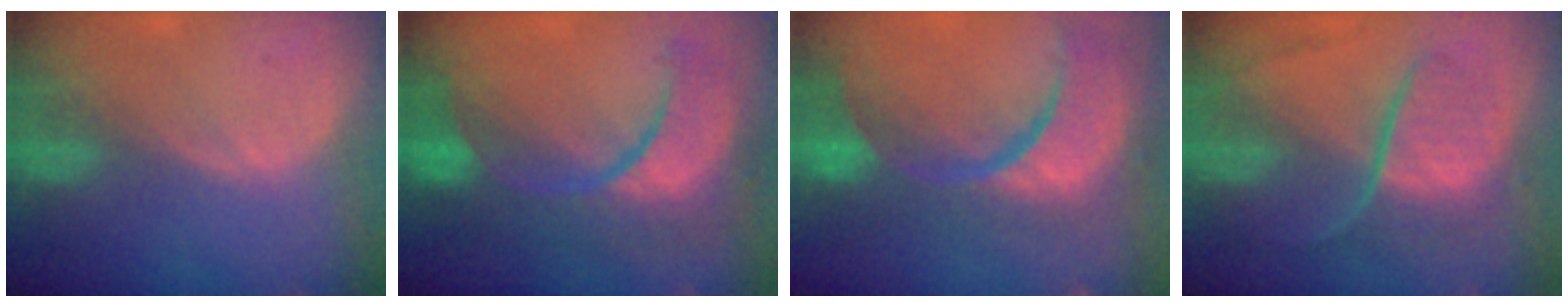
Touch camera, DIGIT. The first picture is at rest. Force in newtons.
{"total": 11.9, "press": 11.8, "slide": 1.4}
{"total": 15.2, "press": 12.1, "slide": 9.2}
{"total": 9.2, "press": 7.6, "slide": 5.1}